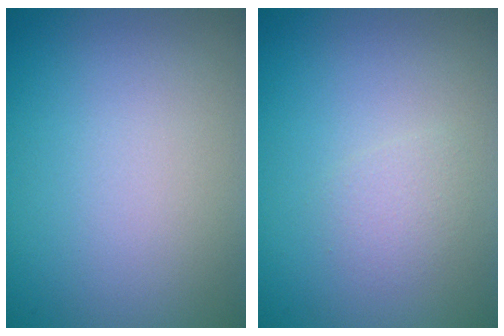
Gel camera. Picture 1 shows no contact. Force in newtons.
{"total": 1.3, "press": 1.3, "slide": 0.2}